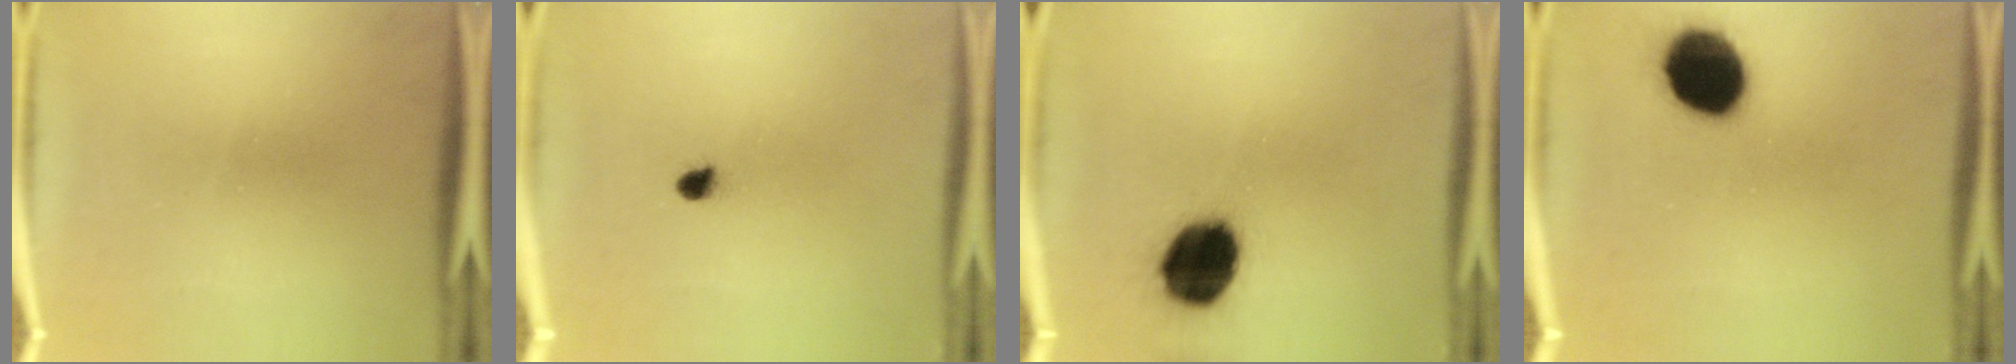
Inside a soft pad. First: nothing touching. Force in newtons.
{"total": 1.8}
{"total": 15.8}
{"total": 16.6}